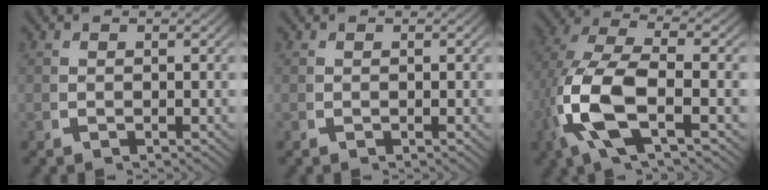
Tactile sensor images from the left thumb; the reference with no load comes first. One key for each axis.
{"total": 0.0}
{"total": 10.4, "fx": -0.6, "fy": 5.4, "fz": 8.8, "tx": -0.219, "ty": -0.031, "tz": 0.002}